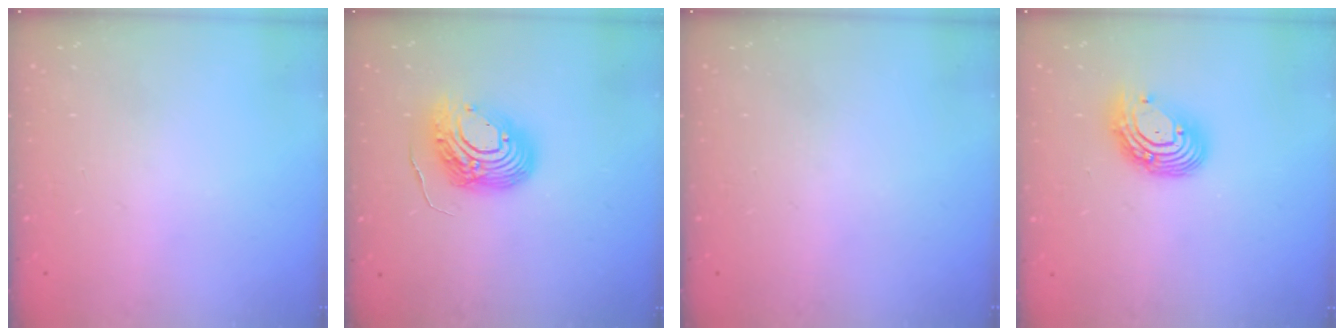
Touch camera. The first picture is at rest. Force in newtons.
{"total": 15.0, "press": 14.9, "slide": 1.9}
{"total": 0.0}
{"total": 10.8, "press": 10.8, "slide": 1.0}